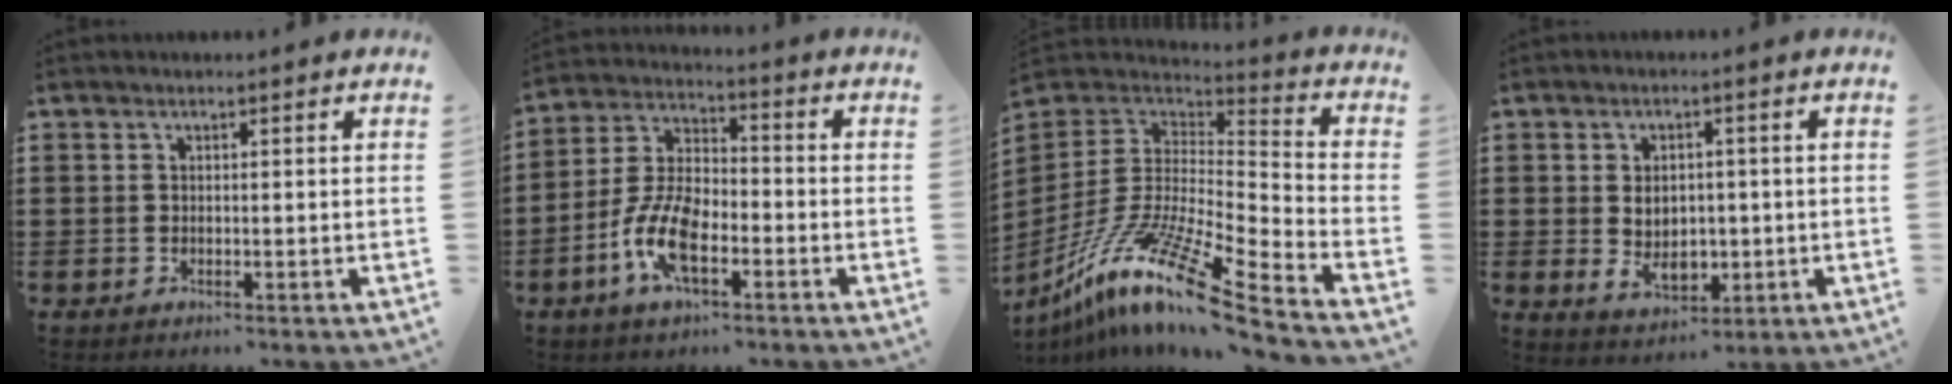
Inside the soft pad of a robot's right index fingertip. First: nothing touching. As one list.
[{"total": 9.4, "force": [-3.8, 4.5, 7.4], "torque": [-0.178, -0.002, -0.076]}, {"total": 14.7, "force": [-9.7, 1.6, 10.9], "torque": [-0.217, 0.008, -0.188]}, {"total": 5.3, "force": [-0.2, 3.7, 3.9], "torque": [-0.063, 0.005, -0.008]}]